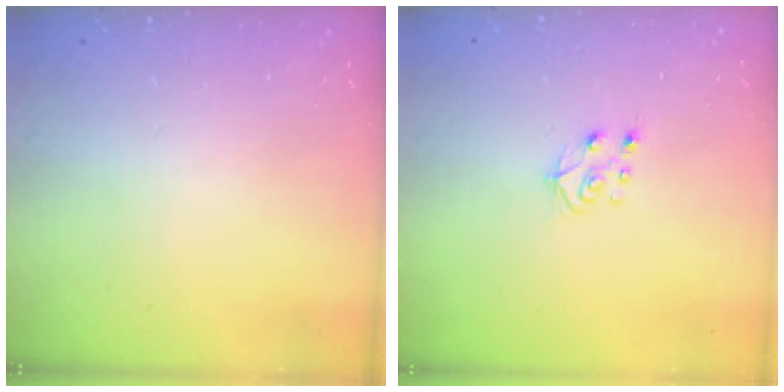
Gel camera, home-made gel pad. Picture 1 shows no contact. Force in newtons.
{"total": 6.9, "press": 6.9, "slide": 0.6}